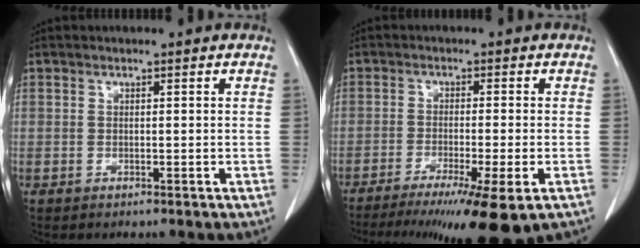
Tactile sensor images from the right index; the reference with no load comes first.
{"total": 14.3, "force": [-10.2, 0.0, 10.1], "torque": [-0.128, -0.037, -0.156]}